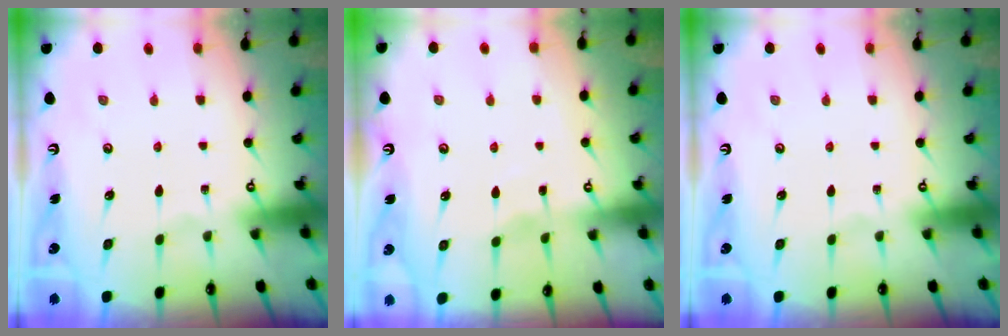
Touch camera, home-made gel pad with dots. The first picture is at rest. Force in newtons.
{"total": 2.8, "press": 2.8, "slide": 0.5}
{"total": 0.0}